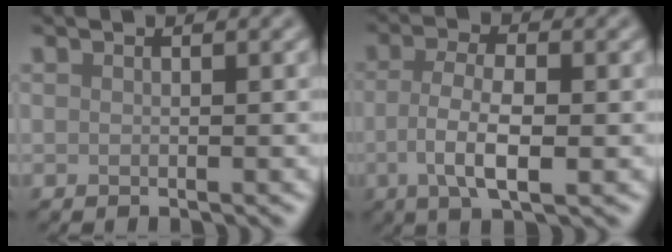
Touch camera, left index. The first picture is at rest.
{"total": 4.7, "force": [-0.9, 1.7, 4.3], "torque": [-0.091, -0.002, -0.018]}